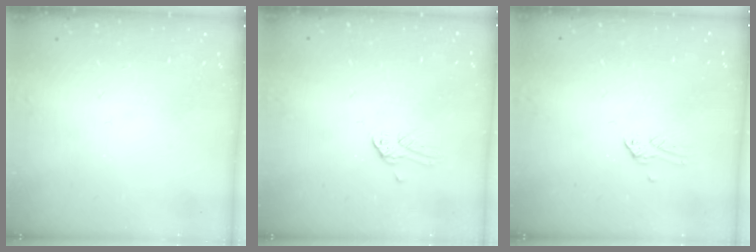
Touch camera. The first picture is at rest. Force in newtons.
{"total": 0.0}
{"total": 0.0}